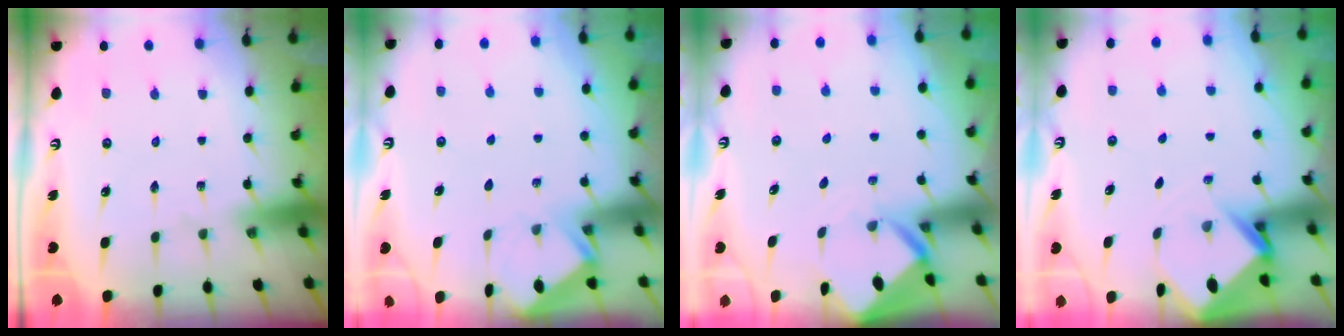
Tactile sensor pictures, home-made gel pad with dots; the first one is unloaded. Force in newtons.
{"total": 1.7, "press": 1.6, "slide": 0.2}
{"total": 3.0, "press": 3.0, "slide": 0.1}
{"total": 3.5, "press": 3.5, "slide": 0.2}